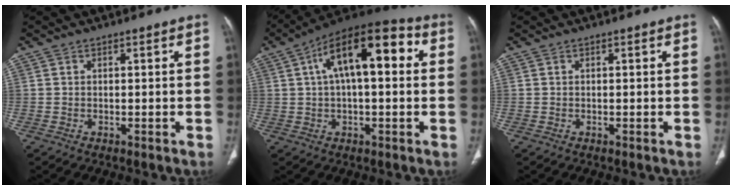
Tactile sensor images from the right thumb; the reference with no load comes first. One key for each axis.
{"total": 16.8, "fx": 4.1, "fy": 7.2, "fz": 14.7, "tx": -0.213, "ty": 0.036, "tz": 0.056}
{"total": 0.0}